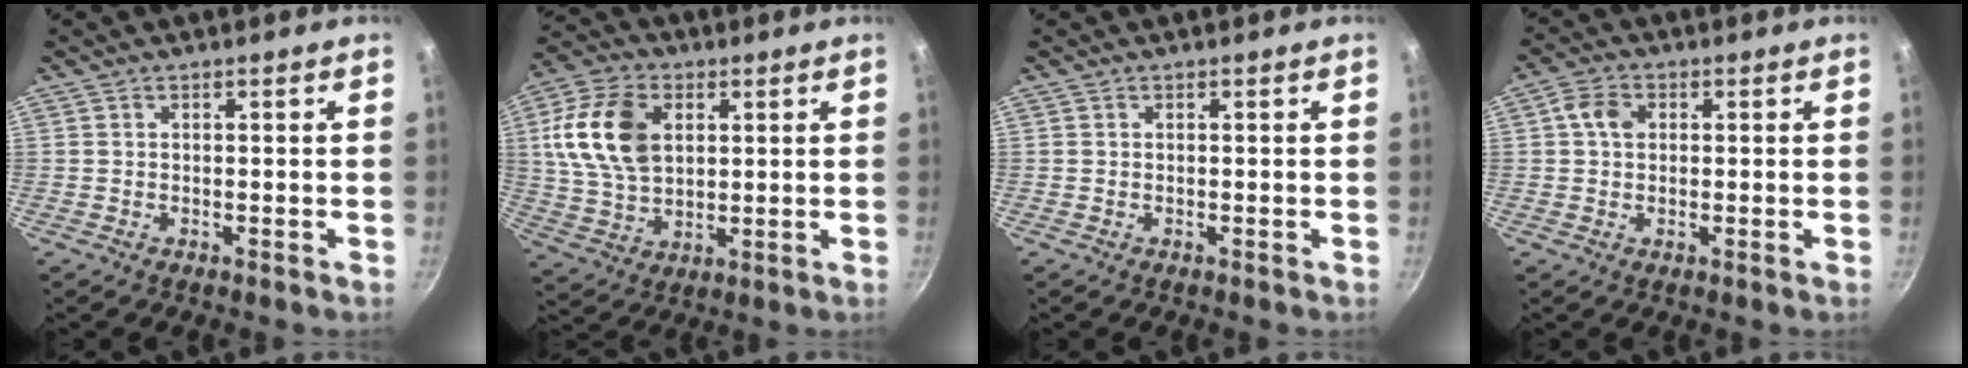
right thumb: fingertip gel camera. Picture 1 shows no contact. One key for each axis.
{"total": 15.4, "fx": 3.7, "fy": 10.4, "fz": 10.8, "tx": -0.196, "ty": -0.002, "tz": 0.071}
{"total": 0.0}
{"total": 4.4, "fx": 0.7, "fy": 3.4, "fz": 2.7, "tx": -0.042, "ty": 0.007, "tz": 0.004}